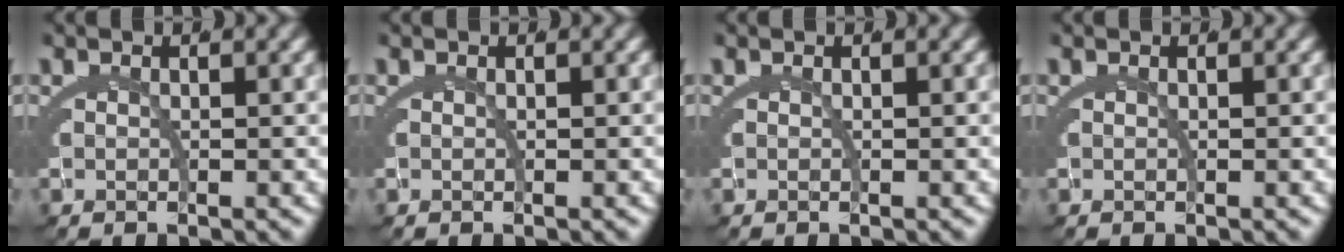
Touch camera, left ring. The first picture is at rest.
{"total": 0.0}
{"total": 0.0}
{"total": 0.0}